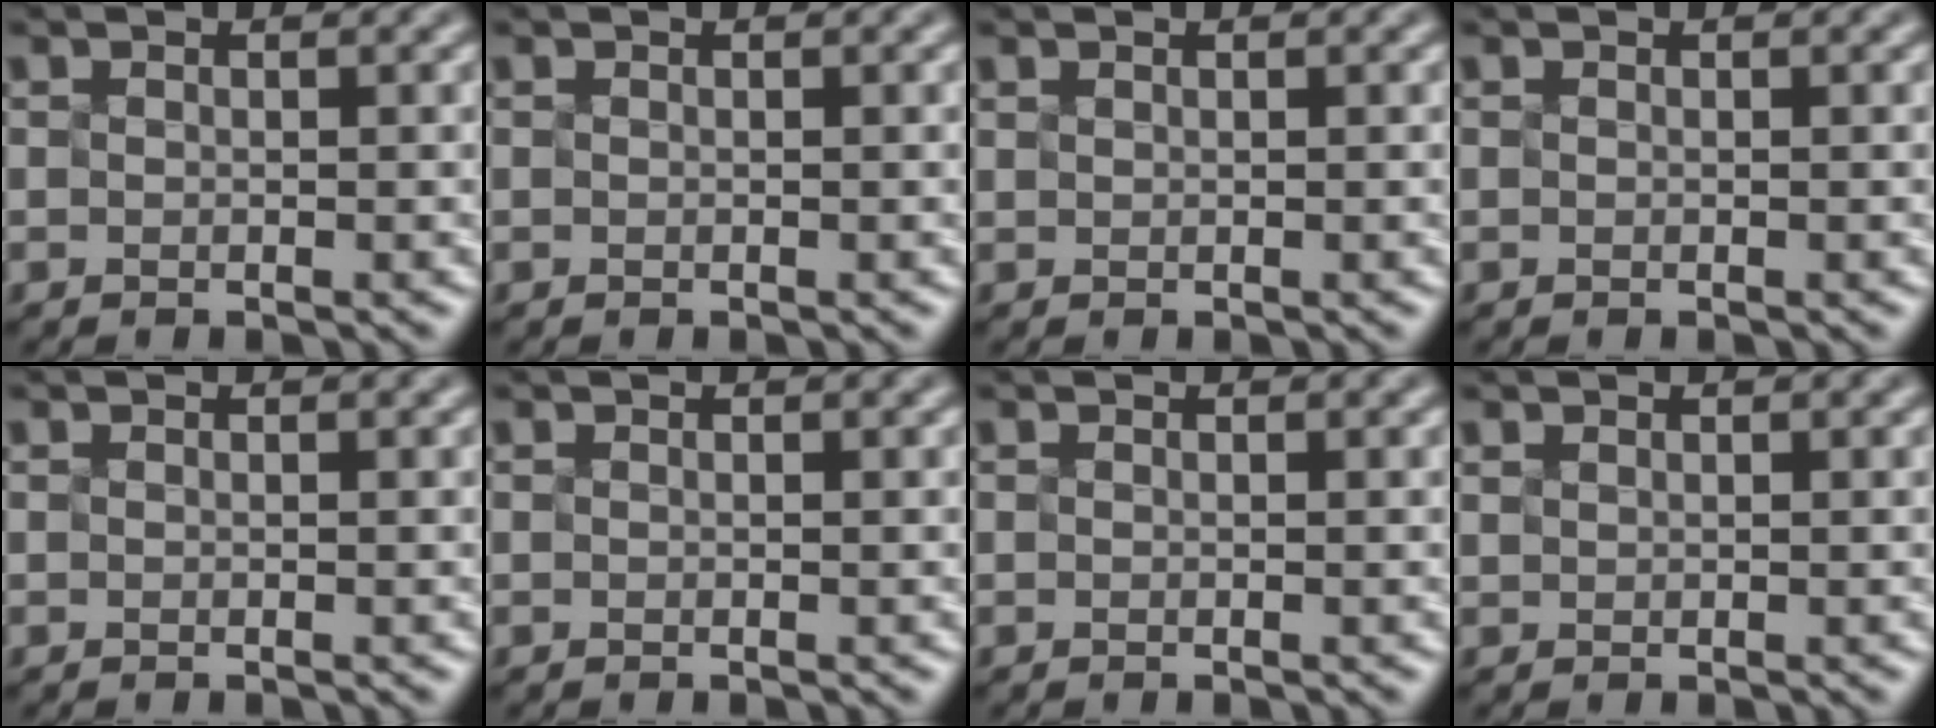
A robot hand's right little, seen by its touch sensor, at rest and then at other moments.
{"total": 0.0}
{"total": 0.6, "force": [0.5, -0.1, -0.1], "torque": [-0.007, 0.001, 0.020]}
{"total": 0.0}
{"total": 0.0}
{"total": 0.0}
{"total": 0.0}
{"total": 0.8, "force": [0.4, -0.4, -0.6], "torque": [-0.007, -0.005, 0.025]}